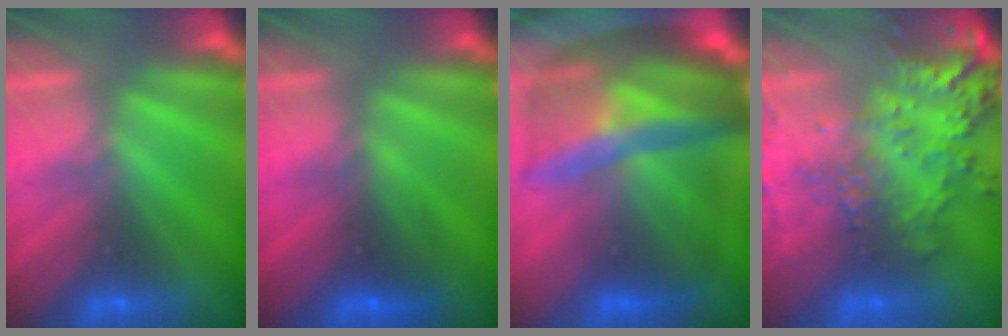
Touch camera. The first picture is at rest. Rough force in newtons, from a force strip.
{"total": 2.7}
{"total": 11.1}
{"total": 7.7}